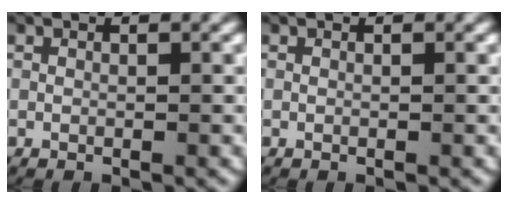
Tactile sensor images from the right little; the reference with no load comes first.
{"total": 0.0}